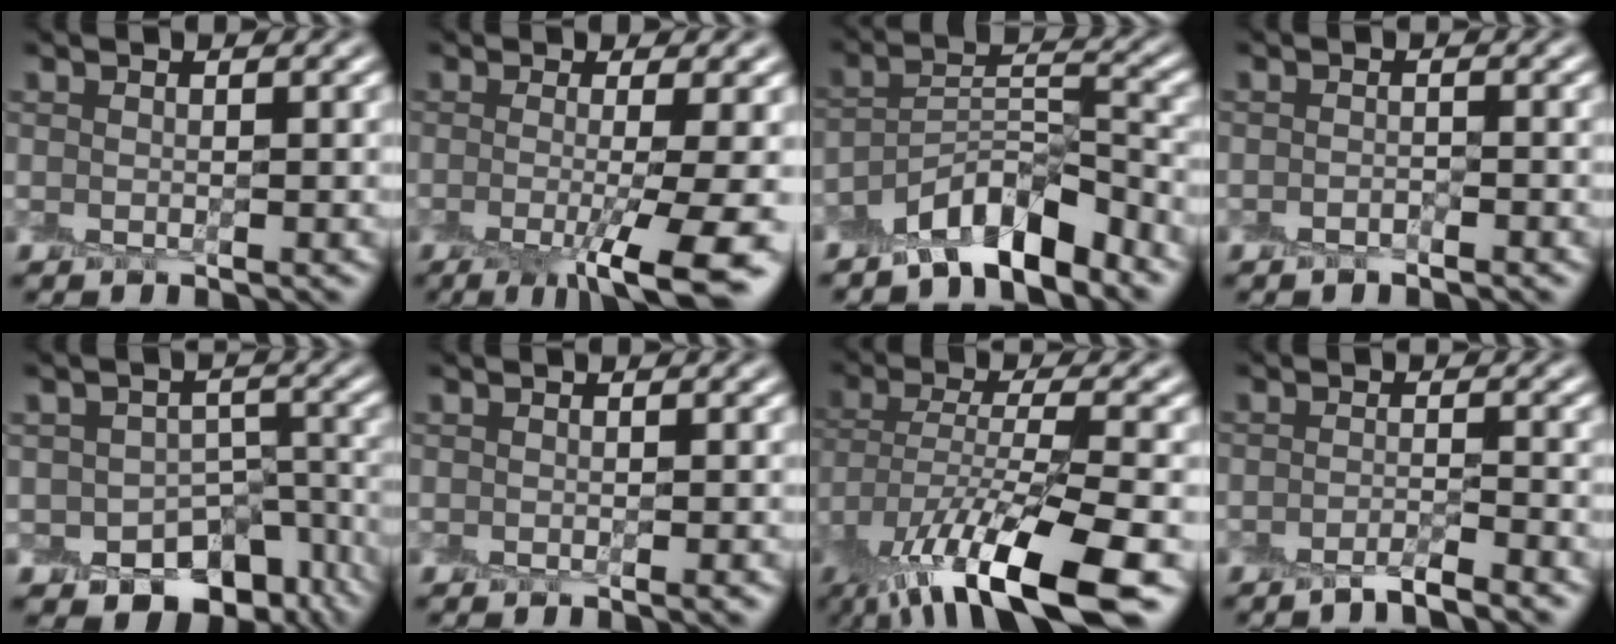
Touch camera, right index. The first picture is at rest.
{"total": 8.2, "force": [-2.1, 1.8, 7.7], "torque": [-0.098, -0.012, -0.030]}
{"total": 6.2, "force": [-4.9, 2.1, 3.2], "torque": [-0.047, 0.013, -0.091]}
{"total": 0.8, "force": [-0.8, 0.1, -0.1], "torque": [0.000, 0.002, -0.017]}
{"total": 8.0, "force": [-4.2, 5.8, 3.5], "torque": [-0.035, -0.014, -0.058]}
{"total": 1.0, "force": [-0.5, 0.2, 0.8], "torque": [-0.012, -0.004, -0.005]}
{"total": 10.9, "force": [-6.1, 3.3, 8.4], "torque": [-0.165, -0.015, -0.099]}
{"total": 2.3, "force": [-2.0, 0.1, 1.0], "torque": [-0.013, 0.000, -0.044]}